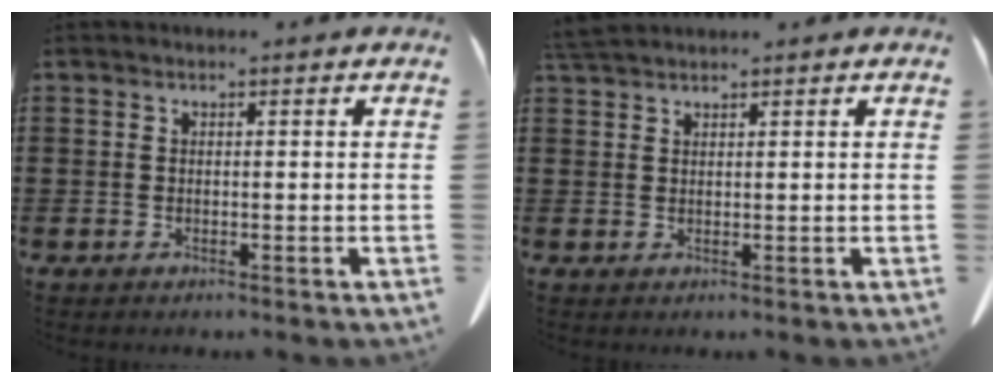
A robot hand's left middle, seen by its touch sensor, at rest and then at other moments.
{"total": 2.4, "force": [2.2, 0.3, 1.0], "torque": [-0.026, 0.001, 0.044]}